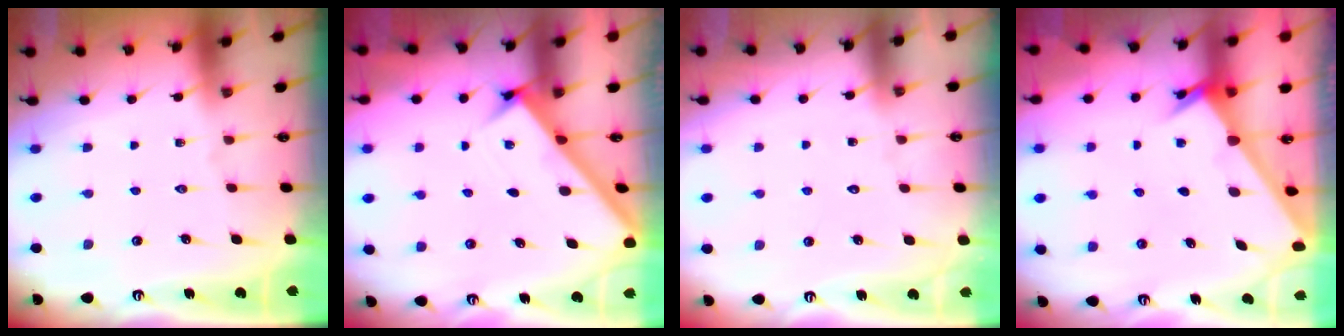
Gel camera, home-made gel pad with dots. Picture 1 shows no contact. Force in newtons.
{"total": 2.6, "press": 2.6, "slide": 0.3}
{"total": 5.9, "press": 5.9, "slide": 0.4}
{"total": 2.4, "press": 2.3, "slide": 0.2}